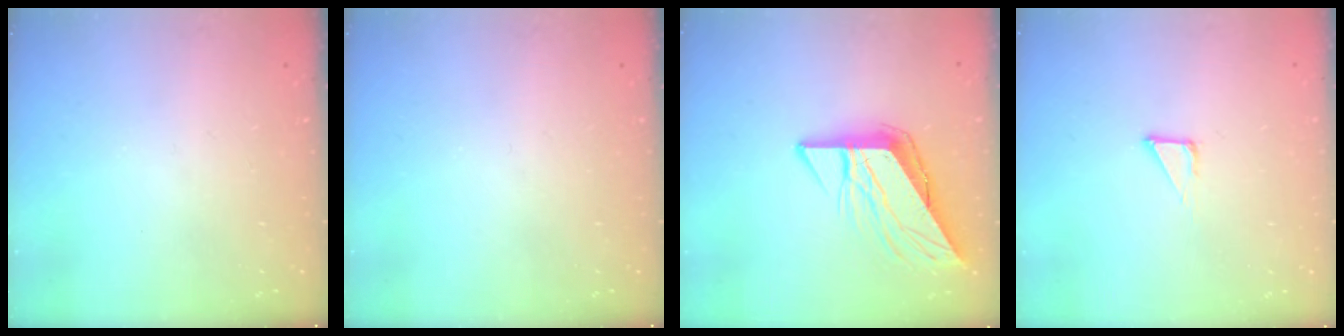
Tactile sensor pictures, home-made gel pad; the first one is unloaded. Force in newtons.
{"total": 0.0}
{"total": 10.6, "press": 10.5, "slide": 1.3}
{"total": 3.5, "press": 3.5, "slide": 0.2}